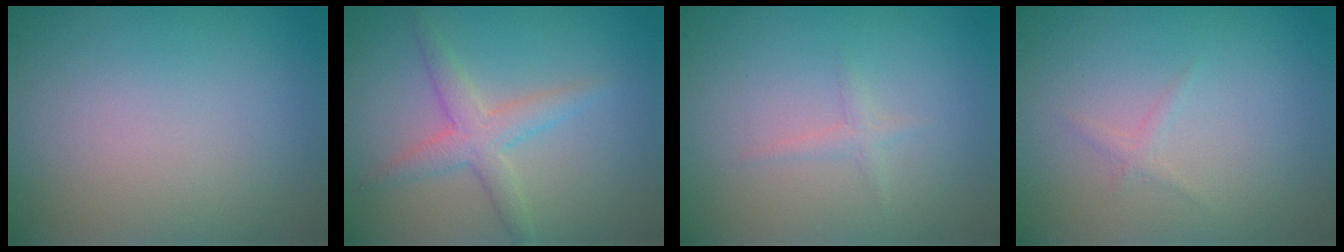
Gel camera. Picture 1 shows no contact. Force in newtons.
{"total": 2.8, "press": 2.8, "slide": 0.0}
{"total": 0.9, "press": 0.8, "slide": 0.0}
{"total": 0.7, "press": 0.7, "slide": 0.1}